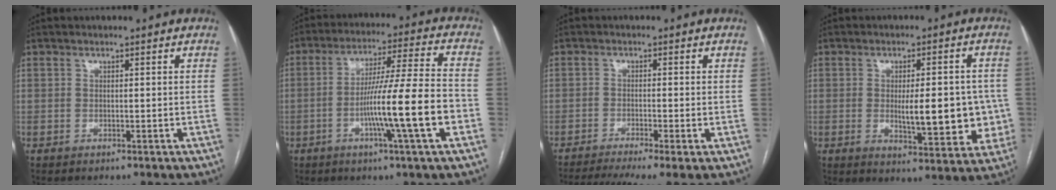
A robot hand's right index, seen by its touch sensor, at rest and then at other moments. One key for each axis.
{"total": 14.6, "fx": -4.2, "fy": -1.0, "fz": 13.9, "tx": -0.235, "ty": -0.001, "tz": -0.074}
{"total": 8.9, "fx": -6.5, "fy": 0.1, "fz": 6.1, "tx": -0.094, "ty": -0.010, "tz": -0.103}
{"total": 11.5, "fx": -1.0, "fy": 3.7, "fz": 10.8, "tx": -0.138, "ty": 0.001, "tz": -0.003}